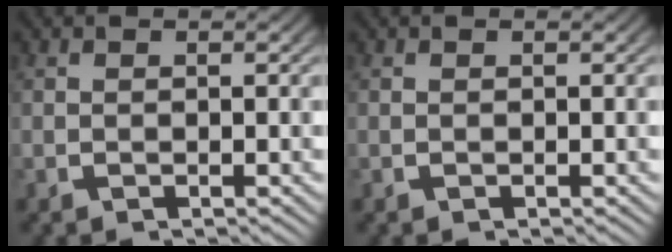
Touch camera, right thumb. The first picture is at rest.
{"total": 0.0}